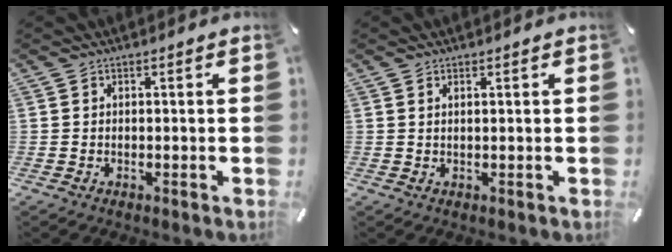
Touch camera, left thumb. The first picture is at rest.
{"total": 0.7, "force": [0.4, 0.0, 0.5], "torque": [-0.009, -0.001, 0.007]}